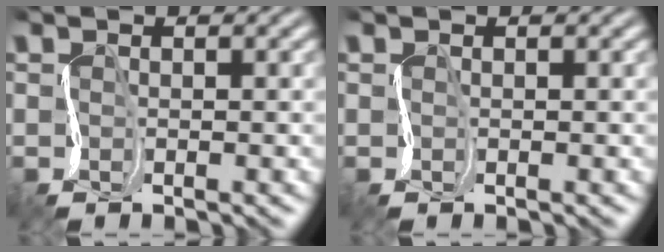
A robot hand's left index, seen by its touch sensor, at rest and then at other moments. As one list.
[{"total": 0.0}]